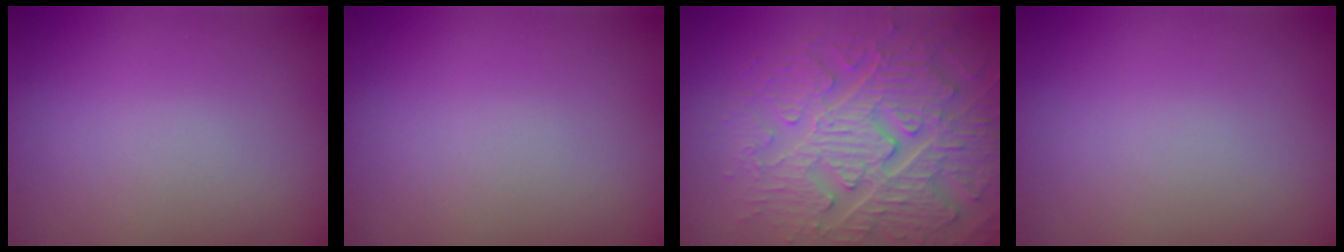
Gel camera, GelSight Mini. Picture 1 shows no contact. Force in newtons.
{"total": 0.0}
{"total": 7.4, "press": 6.0, "slide": 4.3}
{"total": 0.0}